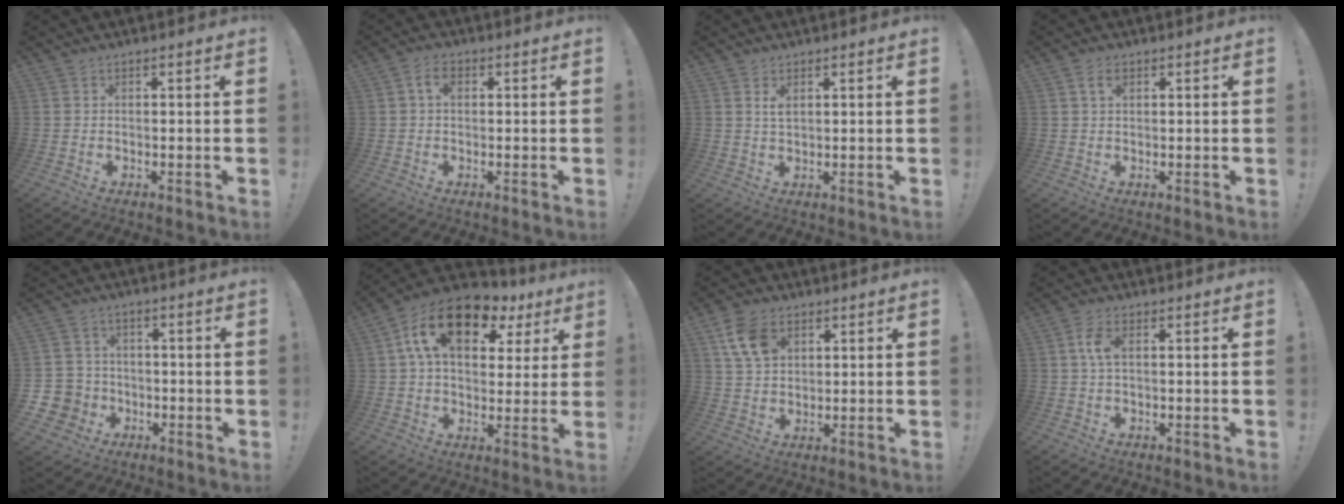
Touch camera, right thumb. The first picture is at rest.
{"total": 4.0, "force": [0.9, 2.4, 3.0], "torque": [-0.052, 0.007, 0.014]}
{"total": 2.5, "force": [1.2, 1.2, 1.9], "torque": [-0.031, -0.004, 0.020]}
{"total": 2.6, "force": [1.2, 1.5, 1.8], "torque": [-0.030, -0.001, 0.020]}
{"total": 7.3, "force": [-2.0, 6.9, 1.5], "torque": [-0.038, 0.018, -0.034]}
{"total": 17.4, "force": [8.1, 10.0, 11.8], "torque": [-0.201, -0.026, 0.142]}
{"total": 10.1, "force": [4.4, 7.1, 5.8], "torque": [-0.103, -0.007, 0.086]}
{"total": 4.7, "force": [0.8, 2.3, 4.1], "torque": [-0.084, 0.005, 0.012]}